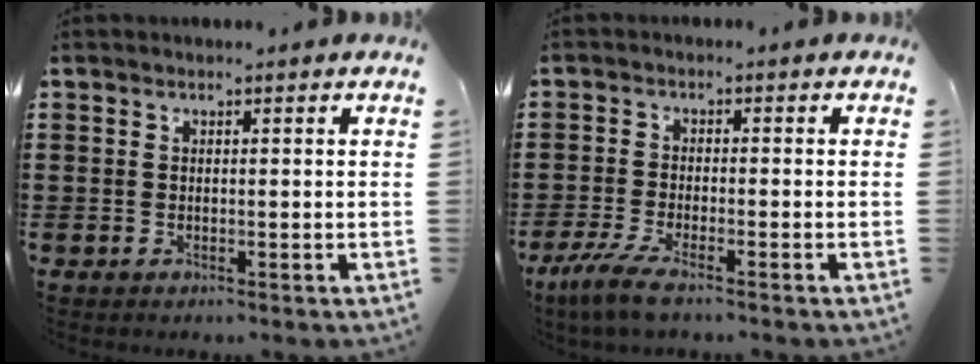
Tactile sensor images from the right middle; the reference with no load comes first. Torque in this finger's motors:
{"motor_torque": [0.90, -0.31, 0.38, 0.14]}